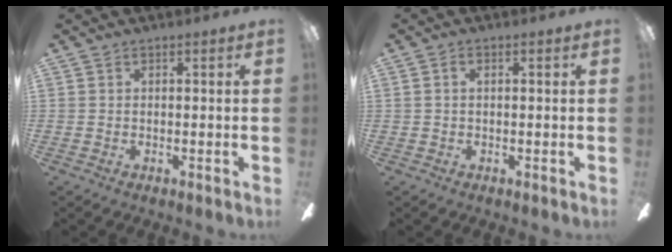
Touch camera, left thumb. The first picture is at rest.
{"total": 1.3, "force": [0.2, 0.7, 1.1], "torque": [-0.022, 0.006, 0.002]}